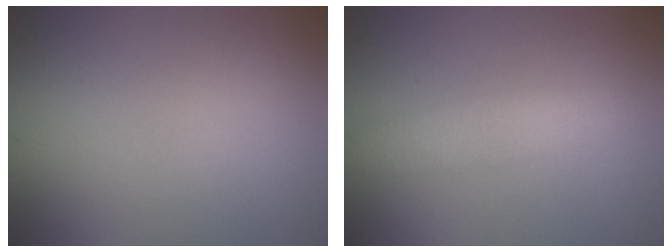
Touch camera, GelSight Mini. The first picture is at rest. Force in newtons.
{"total": 3.4, "press": 3.4, "slide": 0.1}